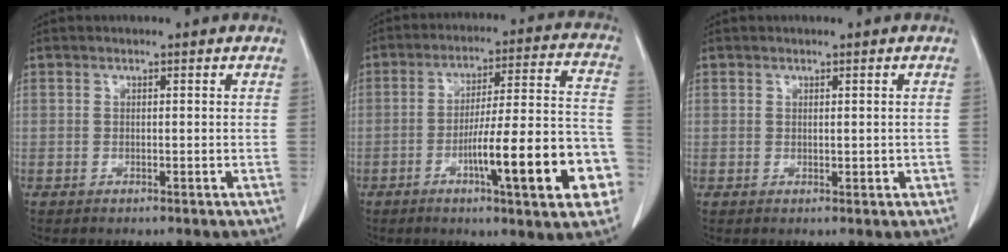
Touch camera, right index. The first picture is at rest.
{"total": 18.2, "force": [-6.6, 2.0, 16.9], "torque": [-0.206, 0.020, -0.090]}
{"total": 1.0, "force": [0.0, 0.7, 0.7], "torque": [-0.009, 0.000, 0.003]}